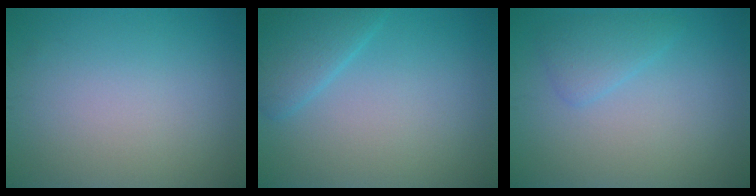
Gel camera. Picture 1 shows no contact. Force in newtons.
{"total": 3.0, "press": 3.0, "slide": 0.2}
{"total": 2.0, "press": 2.0, "slide": 0.2}